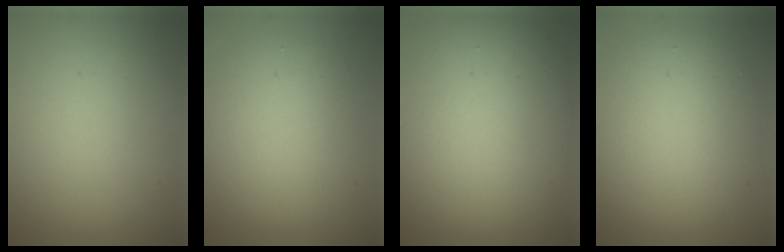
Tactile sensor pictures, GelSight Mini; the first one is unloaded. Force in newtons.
{"total": 5.3, "press": 5.3, "slide": 0.0}
{"total": 13.2, "press": 13.2, "slide": 0.2}
{"total": 7.7, "press": 7.7, "slide": 0.7}